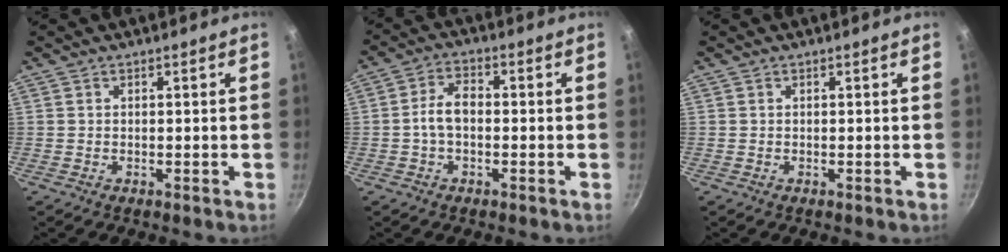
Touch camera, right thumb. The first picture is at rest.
{"total": 5.3, "force": [-0.7, 3.2, 4.2], "torque": [-0.074, 0.025, -0.019]}
{"total": 0.0}